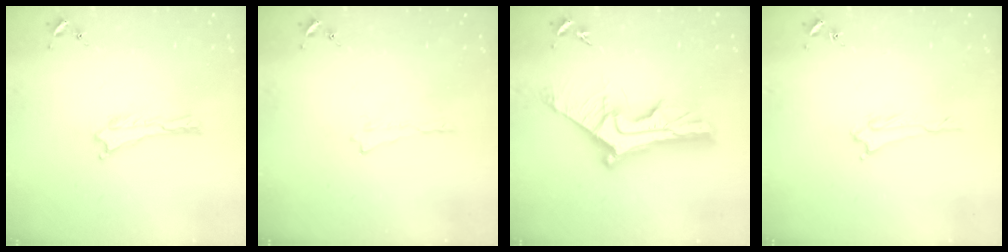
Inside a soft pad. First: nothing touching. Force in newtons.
{"total": 0.0}
{"total": 12.7, "press": 12.6, "slide": 1.1}
{"total": 1.7, "press": 1.7, "slide": 0.3}